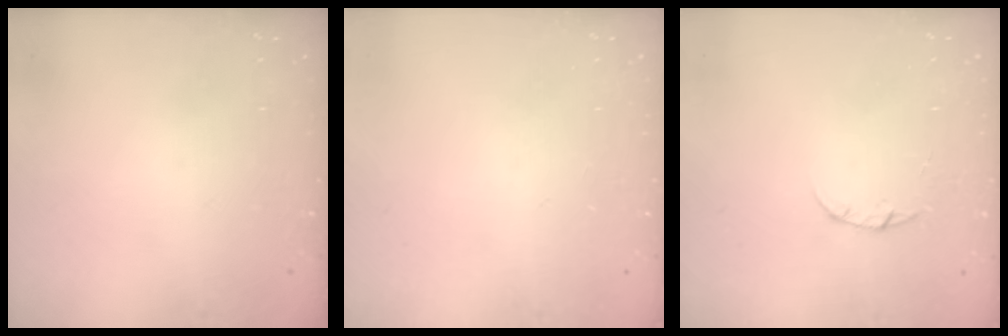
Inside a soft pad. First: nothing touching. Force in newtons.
{"total": 0.0}
{"total": 3.2, "press": 3.1, "slide": 0.4}